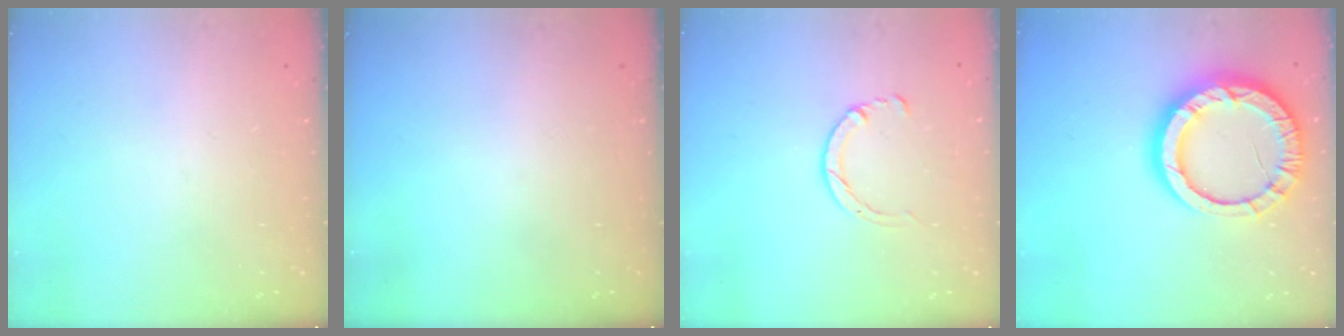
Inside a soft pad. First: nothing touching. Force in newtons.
{"total": 0.0}
{"total": 2.9, "press": 2.8, "slide": 0.4}
{"total": 17.2, "press": 17.1, "slide": 1.5}